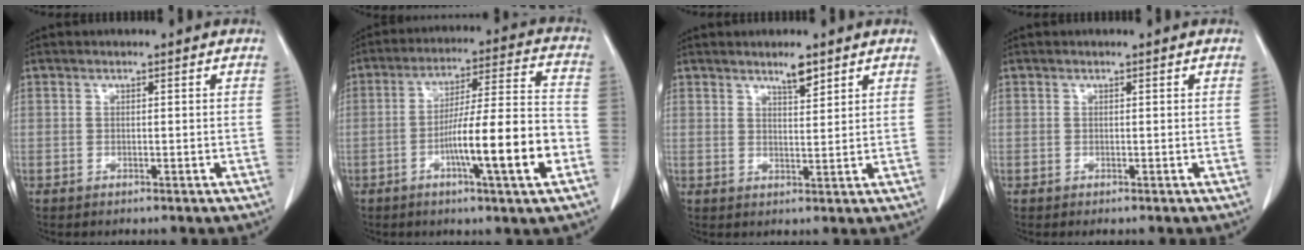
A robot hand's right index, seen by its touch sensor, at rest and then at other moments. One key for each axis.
{"total": 14.6, "fx": -4.9, "fy": 0.3, "fz": 13.8, "tx": -0.223, "ty": 0.006, "tz": -0.079}
{"total": 3.1, "fx": 2.4, "fy": 0.4, "fz": 1.8, "tx": -0.035, "ty": -0.002, "tz": 0.042}
{"total": 0.0}